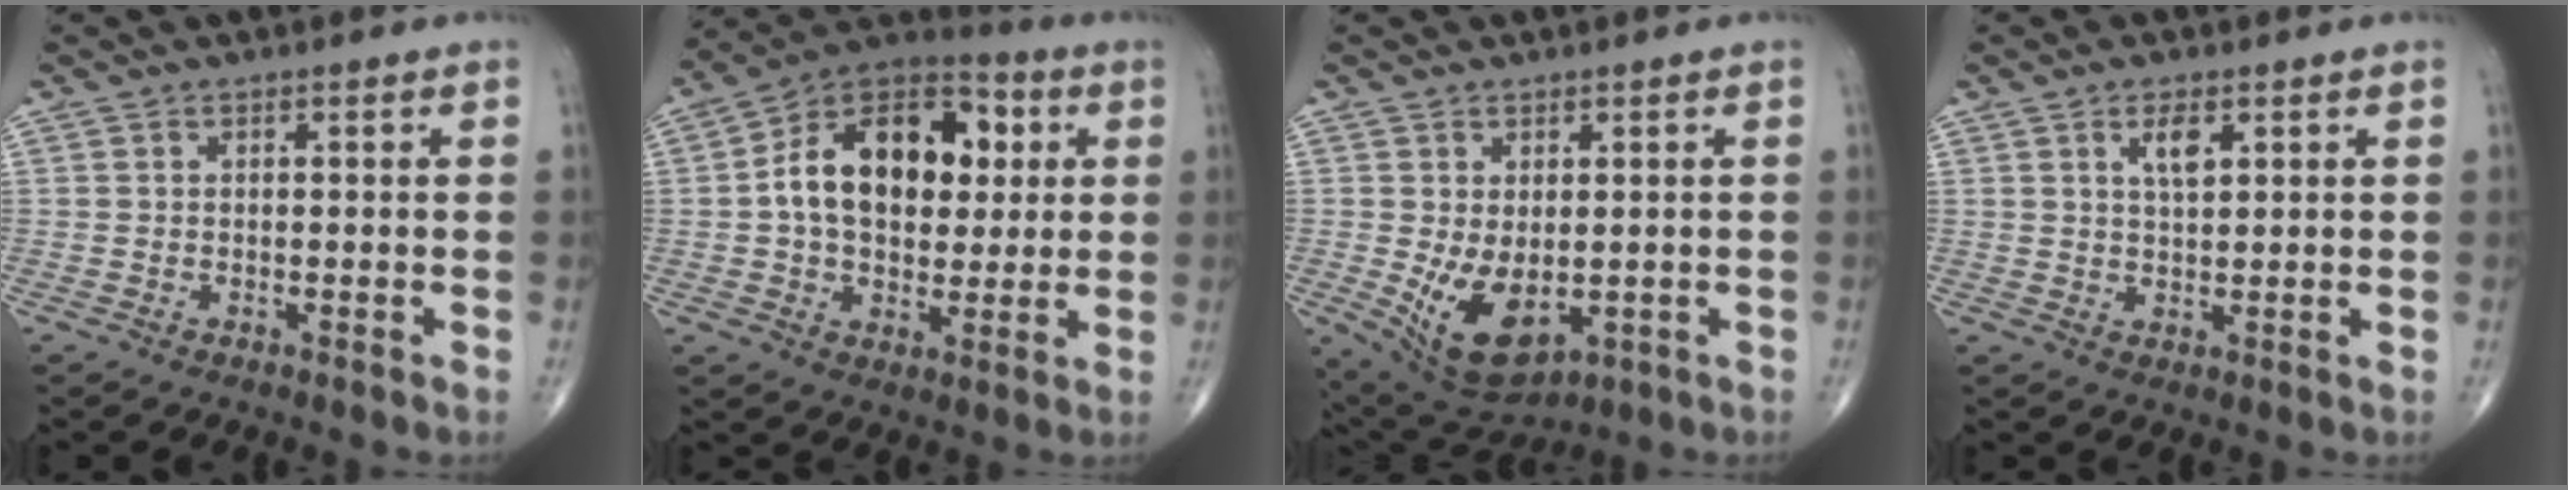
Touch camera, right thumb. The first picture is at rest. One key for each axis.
{"total": 19.5, "fx": 3.1, "fy": 12.6, "fz": 14.6, "tx": -0.196, "ty": 0.019, "tz": 0.044}
{"total": 9.9, "fx": -1.4, "fy": 5.6, "fz": 8.0, "tx": -0.127, "ty": -0.014, "tz": 0.001}
{"total": 3.8, "fx": 1.7, "fy": 1.5, "fz": 3.0, "tx": -0.047, "ty": -0.009, "tz": 0.031}